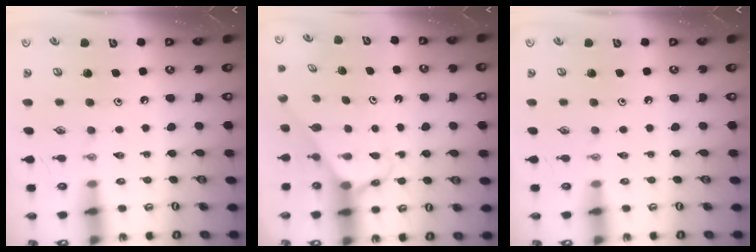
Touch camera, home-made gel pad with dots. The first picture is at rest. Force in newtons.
{"total": 2.9, "press": 2.9, "slide": 0.2}
{"total": 0.0}